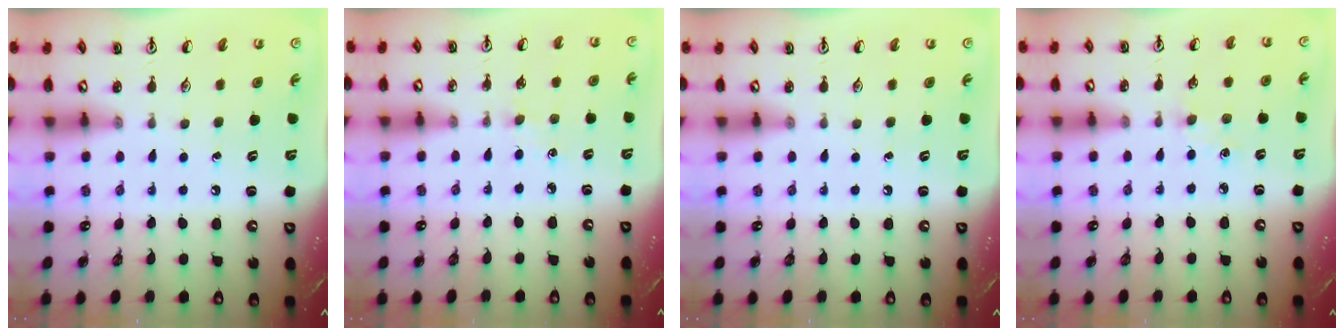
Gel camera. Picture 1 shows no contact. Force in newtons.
{"total": 2.0, "press": 2.0, "slide": 0.3}
{"total": 0.0}
{"total": 2.7, "press": 2.7, "slide": 0.4}